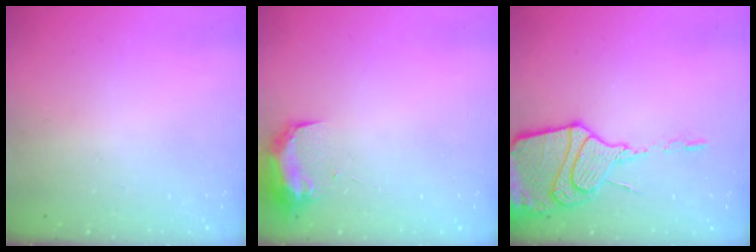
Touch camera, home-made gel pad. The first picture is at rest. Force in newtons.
{"total": 9.8, "press": 9.7, "slide": 0.7}
{"total": 19.2, "press": 19.1, "slide": 1.6}